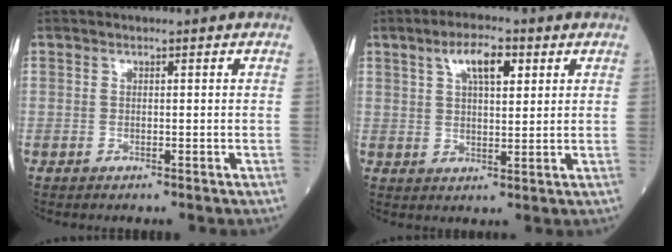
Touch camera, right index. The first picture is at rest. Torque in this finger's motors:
{"motor_torque": [0.70, 0.34, 0.09, 0.03]}